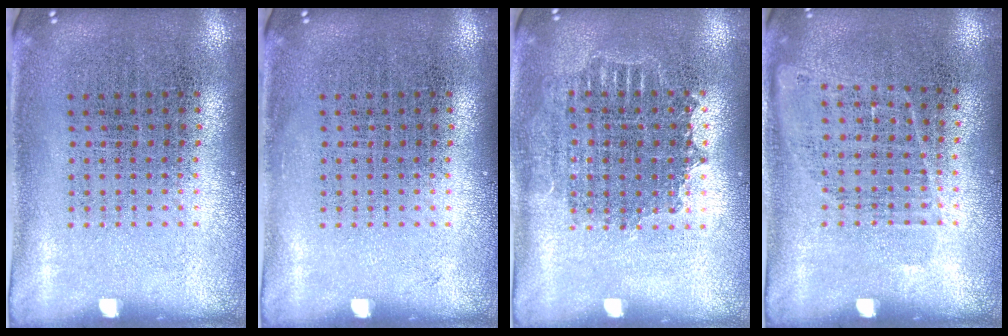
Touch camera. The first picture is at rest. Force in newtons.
{"total": 0.0}
{"total": 1.2, "press": 1.1, "slide": 0.5}
{"total": 0.9, "press": 0.7, "slide": 0.5}